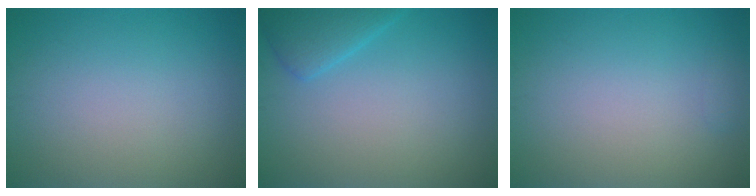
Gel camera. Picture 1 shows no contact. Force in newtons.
{"total": 2.7, "press": 2.7, "slide": 0.2}
{"total": 0.6, "press": 0.6, "slide": 0.1}